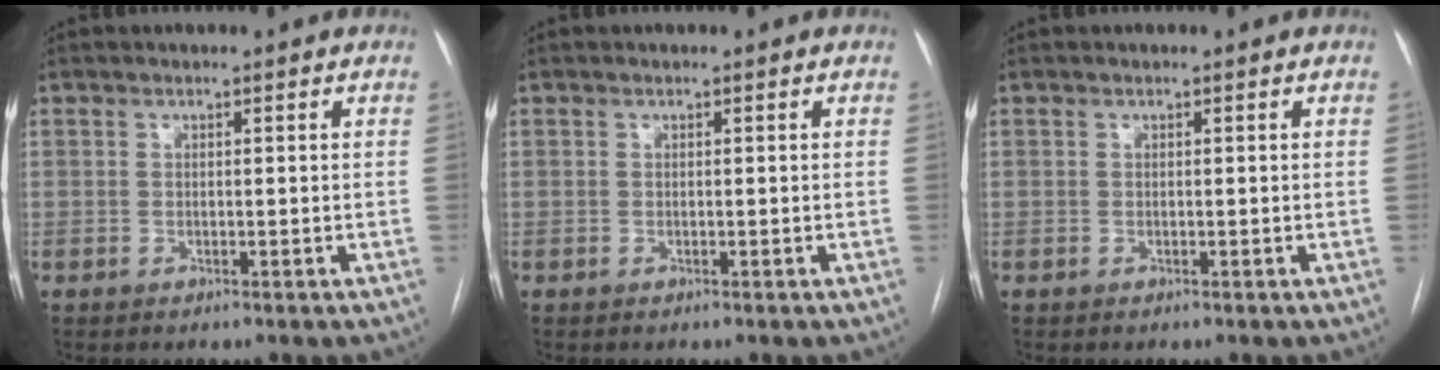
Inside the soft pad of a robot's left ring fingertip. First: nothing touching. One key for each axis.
{"total": 0.0}
{"total": 0.0}